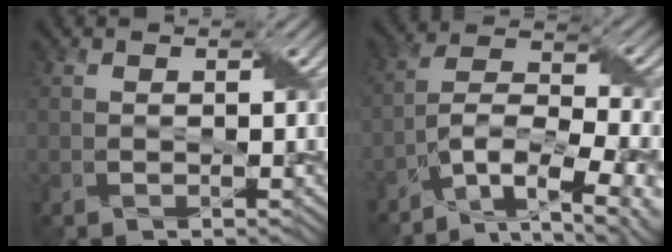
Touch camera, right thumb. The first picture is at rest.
{"total": 12.1, "force": [-6.7, 4.8, 8.9], "torque": [-0.165, -0.009, -0.123]}